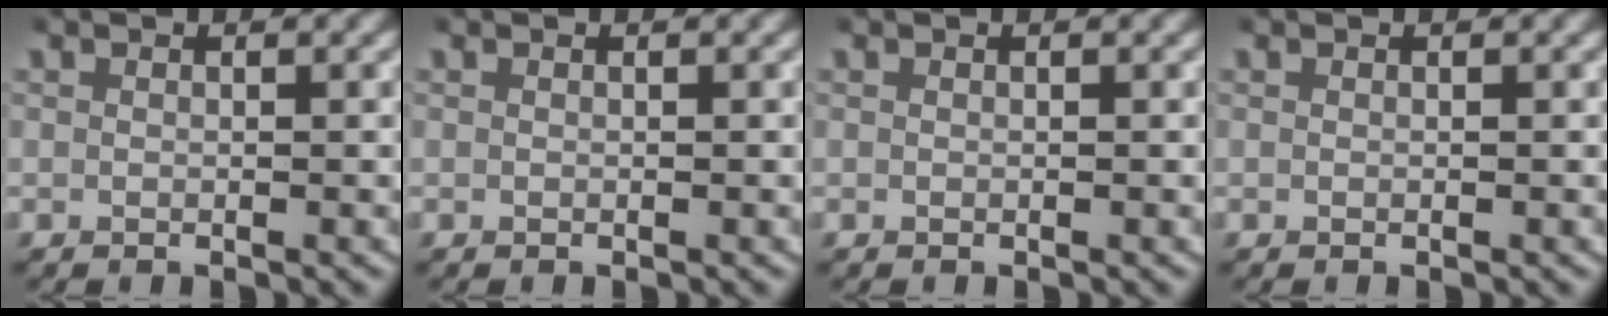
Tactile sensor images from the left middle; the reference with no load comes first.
{"total": 0.0}
{"total": 0.0}
{"total": 0.0}